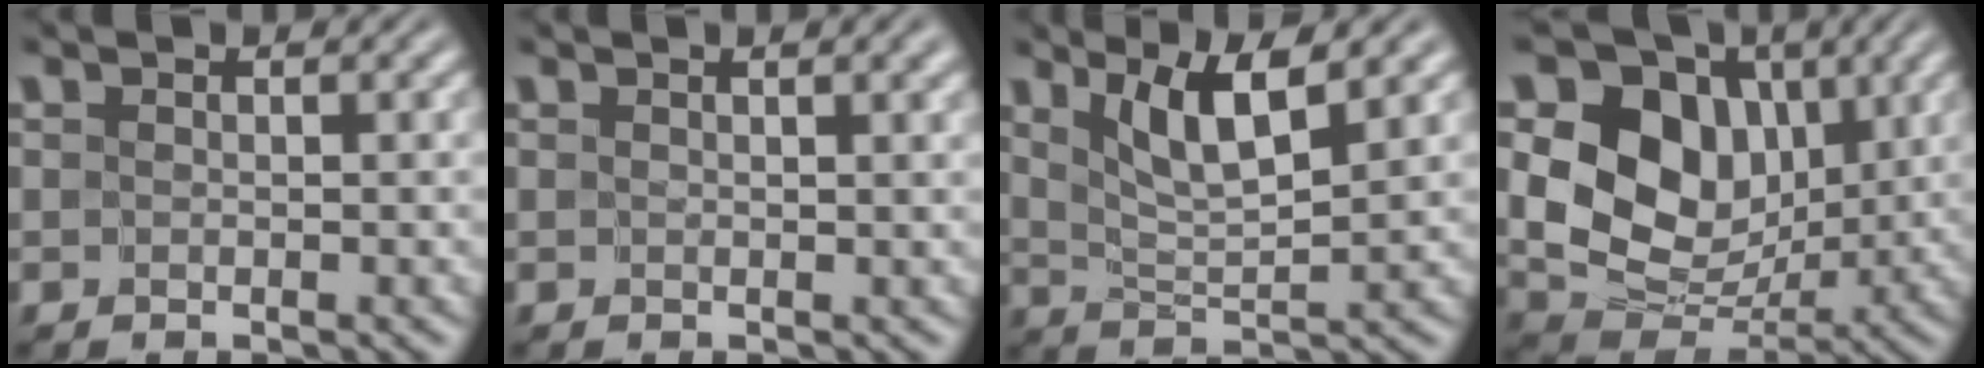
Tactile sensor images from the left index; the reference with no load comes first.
{"total": 3.8, "force": [2.0, 1.4, 2.9], "torque": [-0.023, 0.011, 0.007]}
{"total": 4.7, "force": [2.6, 0.9, 3.8], "torque": [-0.070, -0.008, 0.048]}
{"total": 9.3, "force": [2.3, 7.2, 5.5], "torque": [-0.106, -0.017, 0.038]}